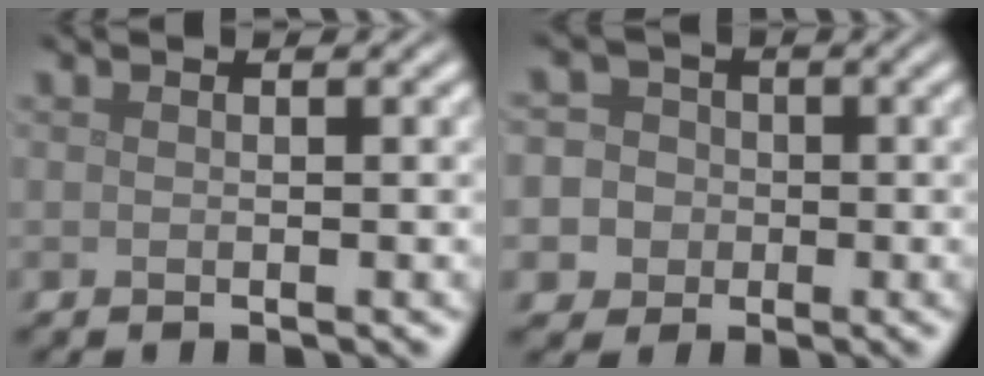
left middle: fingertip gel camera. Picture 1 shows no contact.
{"total": 8.0, "force": [-1.7, 7.6, 1.8], "torque": [-0.038, 0.010, -0.064]}